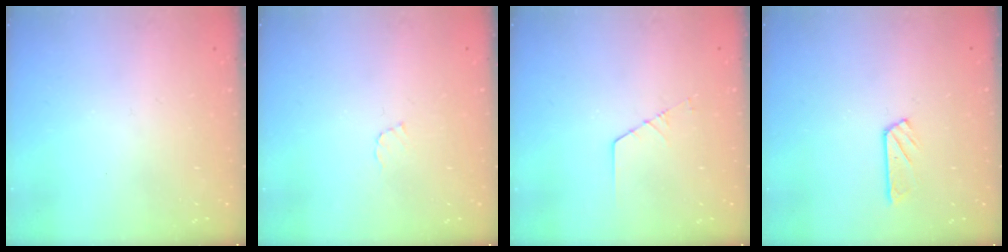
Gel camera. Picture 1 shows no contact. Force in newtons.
{"total": 3.6, "press": 3.6, "slide": 0.3}
{"total": 1.3, "press": 1.3, "slide": 0.1}
{"total": 4.2, "press": 4.2, "slide": 0.4}